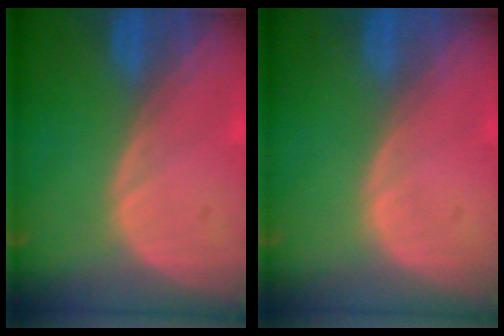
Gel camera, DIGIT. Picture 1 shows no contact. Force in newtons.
{"total": 0.0}